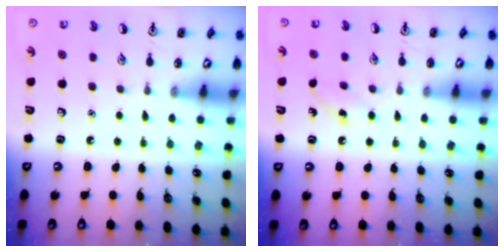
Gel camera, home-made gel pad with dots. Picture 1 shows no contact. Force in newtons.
{"total": 2.8, "press": 2.6, "slide": 1.0}